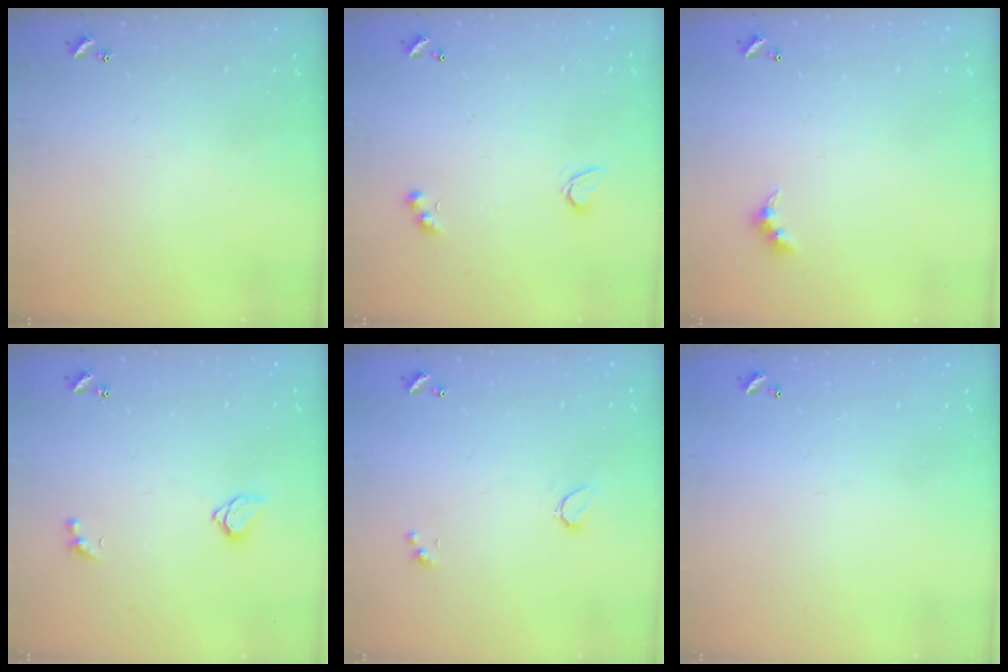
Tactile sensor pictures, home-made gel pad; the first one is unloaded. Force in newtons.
{"total": 3.1, "press": 2.9, "slide": 1.0}
{"total": 3.0, "press": 2.9, "slide": 0.5}
{"total": 1.5, "press": 1.5, "slide": 0.3}
{"total": 0.8, "press": 0.7, "slide": 0.4}
{"total": 2.8, "press": 2.8, "slide": 0.1}